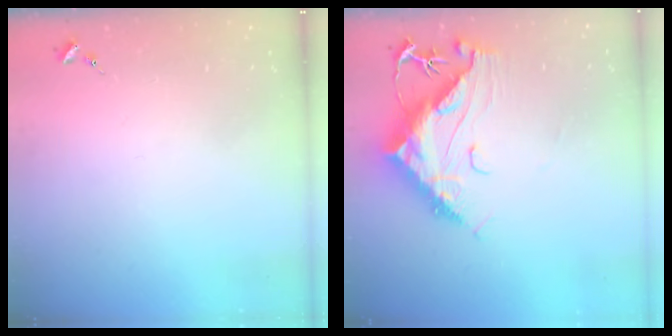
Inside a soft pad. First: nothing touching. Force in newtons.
{"total": 14.6, "press": 14.5, "slide": 1.5}